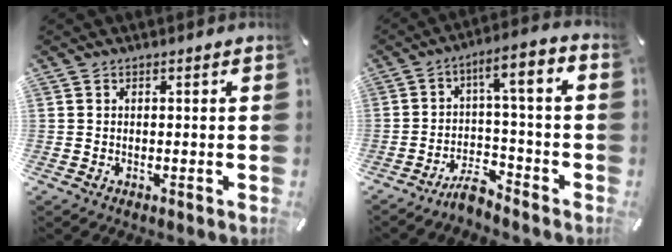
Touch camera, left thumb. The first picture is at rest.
{"total": 7.6, "force": [-4.3, 1.6, 6.1], "torque": [-0.111, 0.022, -0.082]}